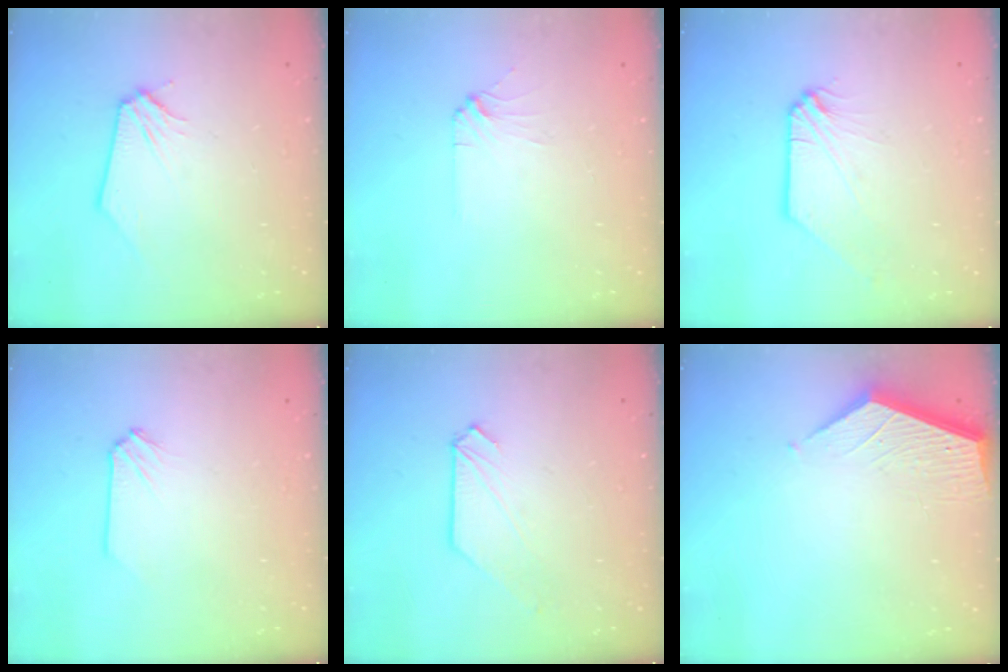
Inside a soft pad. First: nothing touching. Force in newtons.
{"total": 2.8, "press": 2.7, "slide": 0.4}
{"total": 0.0}
{"total": 0.0}
{"total": 0.7, "press": 0.7, "slide": 0.1}
{"total": 3.8, "press": 3.7, "slide": 0.3}